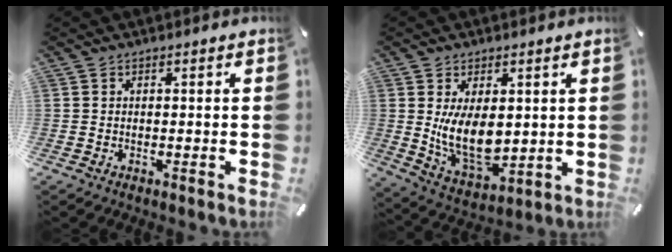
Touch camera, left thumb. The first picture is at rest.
{"total": 11.7, "force": [1.9, 7.3, 9.0], "torque": [-0.171, -0.023, 0.035]}